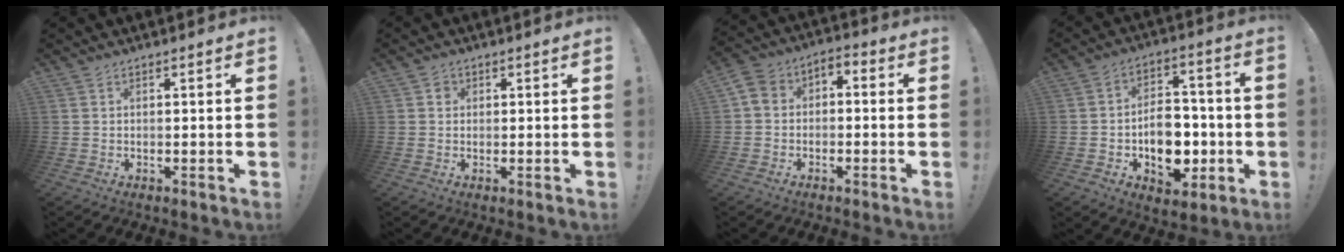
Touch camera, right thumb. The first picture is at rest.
{"total": 1.6, "force": [0.3, 1.4, 0.7], "torque": [-0.006, 0.001, 0.004]}
{"total": 5.9, "force": [-3.9, 4.0, 1.8], "torque": [-0.028, 0.030, -0.072]}
{"total": 13.9, "force": [-3.7, 10.0, 8.9], "torque": [-0.125, 0.026, -0.056]}